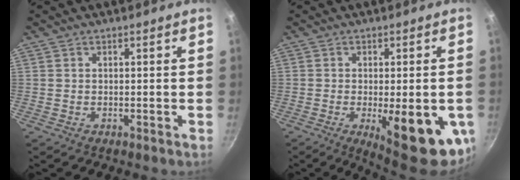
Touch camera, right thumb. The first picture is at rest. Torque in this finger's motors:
{"motor_torque": [2.31, 2.15, 1.00, -0.98, 0.45]}